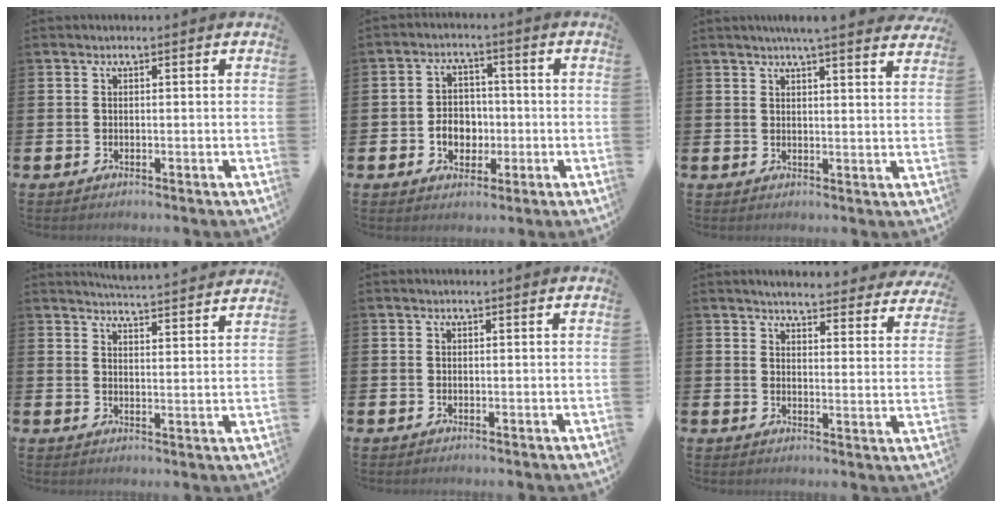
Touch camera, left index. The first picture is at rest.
{"total": 4.5, "force": [-1.0, 3.8, 2.3], "torque": [-0.036, 0.002, -0.027]}
{"total": 4.9, "force": [4.7, -0.4, 1.5], "torque": [-0.030, -0.022, 0.081]}
{"total": 5.1, "force": [5.1, -0.3, 0.2], "torque": [-0.016, -0.038, 0.090]}
{"total": 0.0}
{"total": 4.5, "force": [4.4, 0.4, 0.6], "torque": [-0.027, -0.033, 0.076]}